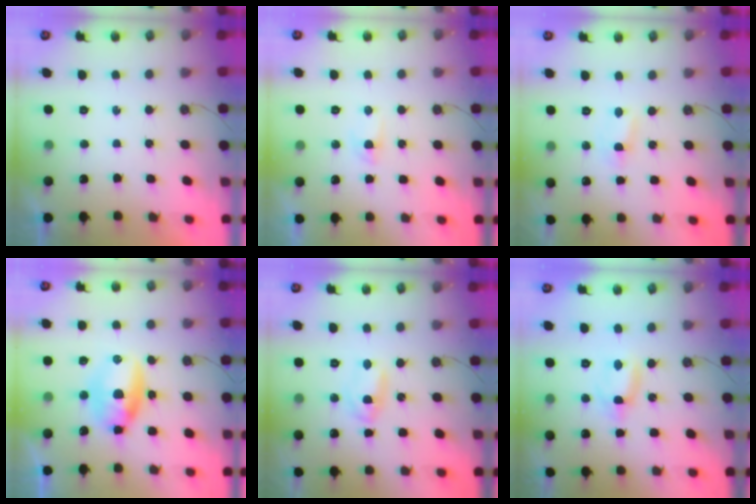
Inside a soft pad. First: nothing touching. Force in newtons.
{"total": 2.2, "press": 2.2, "slide": 0.4}
{"total": 1.7, "press": 1.7, "slide": 0.3}
{"total": 9.0, "press": 8.5, "slide": 3.0}
{"total": 4.7, "press": 4.7, "slide": 0.3}
{"total": 2.8, "press": 2.8, "slide": 0.2}